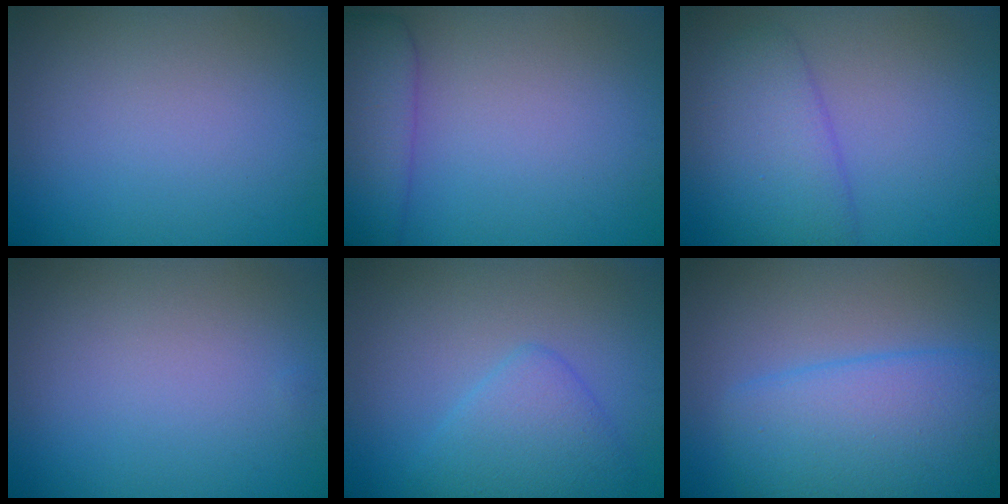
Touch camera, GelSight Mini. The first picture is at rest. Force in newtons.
{"total": 4.7, "press": 4.7, "slide": 0.4}
{"total": 4.3, "press": 4.3, "slide": 0.3}
{"total": 0.0}
{"total": 3.6, "press": 3.6, "slide": 0.3}
{"total": 6.8, "press": 6.8, "slide": 0.1}